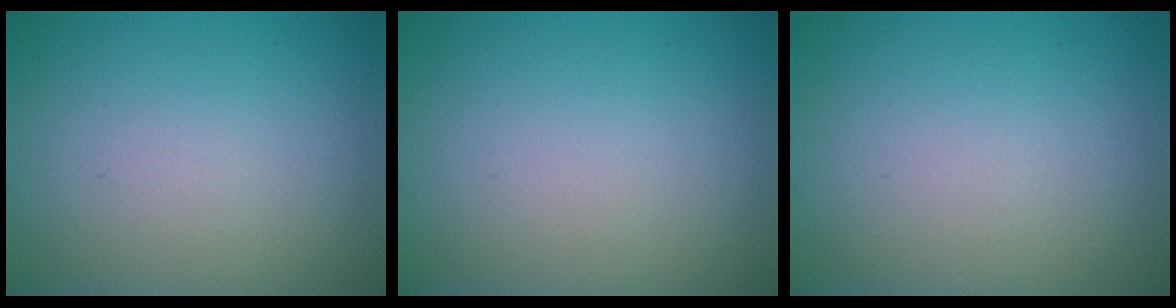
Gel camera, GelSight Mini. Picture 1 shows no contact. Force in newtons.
{"total": 0.0}
{"total": 0.0}